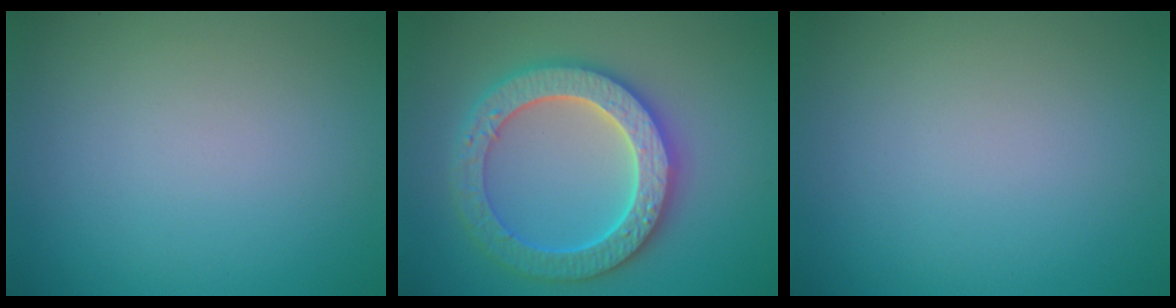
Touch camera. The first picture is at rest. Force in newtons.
{"total": 6.4, "press": 6.3, "slide": 1.4}
{"total": 0.0}